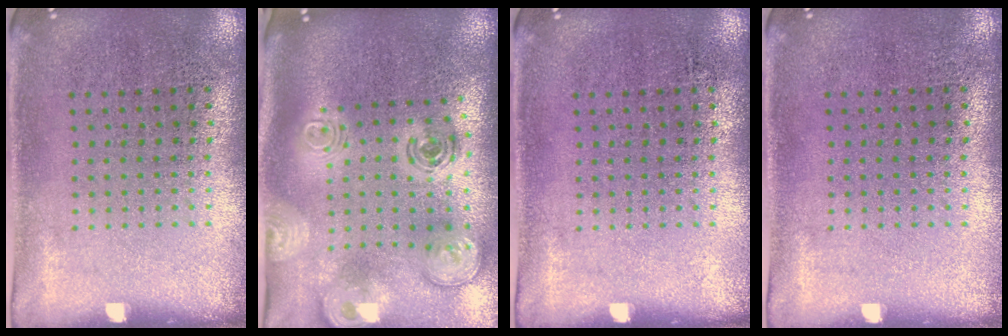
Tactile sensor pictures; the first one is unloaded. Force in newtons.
{"total": 3.1, "press": 2.1, "slide": 2.3}
{"total": 0.0}
{"total": 0.0}